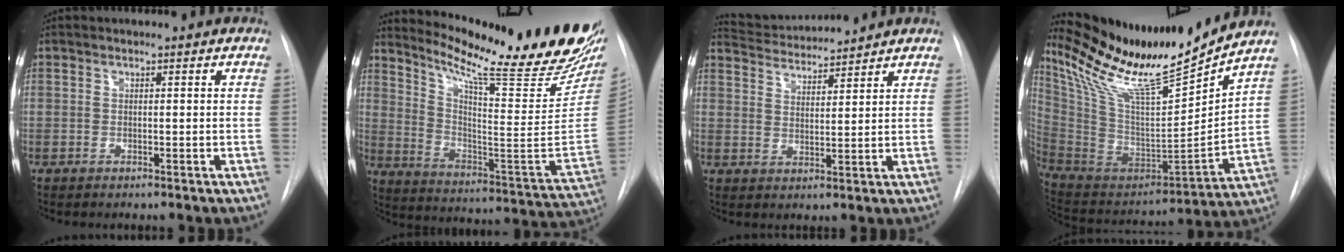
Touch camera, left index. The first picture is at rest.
{"total": 25.8, "force": [21.4, 1.9, 14.2], "torque": [-0.225, -0.095, 0.295]}
{"total": 7.6, "force": [7.4, -0.2, 1.5], "torque": [-0.038, 0.013, 0.132]}
{"total": 20.7, "force": [18.2, 0.1, 10.0], "torque": [-0.185, -0.057, 0.323]}